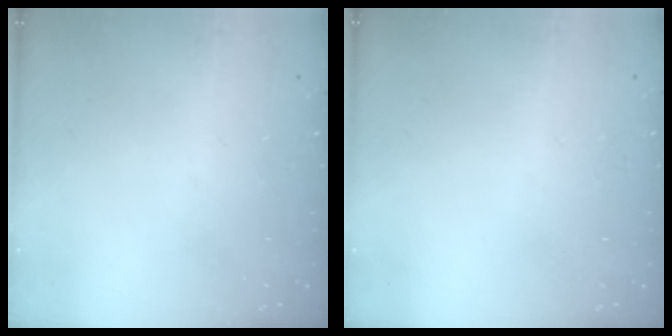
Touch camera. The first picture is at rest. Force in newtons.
{"total": 2.6, "press": 2.6, "slide": 0.2}